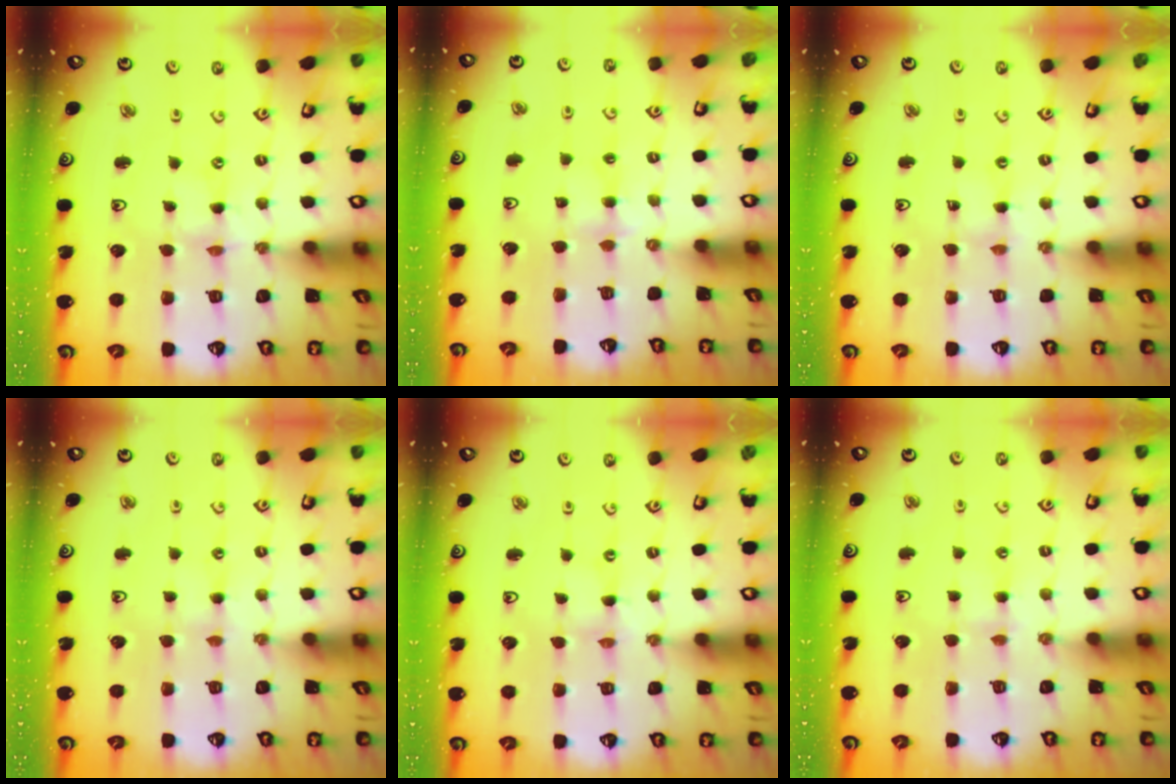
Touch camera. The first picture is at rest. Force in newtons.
{"total": 2.4, "press": 2.4, "slide": 0.4}
{"total": 2.0, "press": 2.0, "slide": 0.3}
{"total": 2.1, "press": 2.1, "slide": 0.4}
{"total": 0.0}
{"total": 2.6, "press": 2.6, "slide": 0.5}